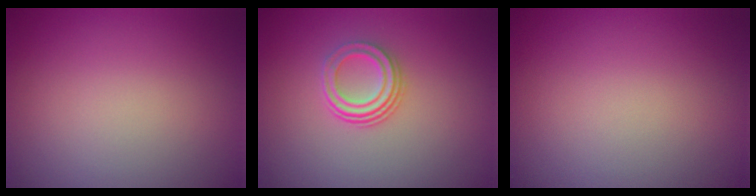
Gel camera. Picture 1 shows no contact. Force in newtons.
{"total": 2.9, "press": 2.2, "slide": 1.9}
{"total": 0.0}